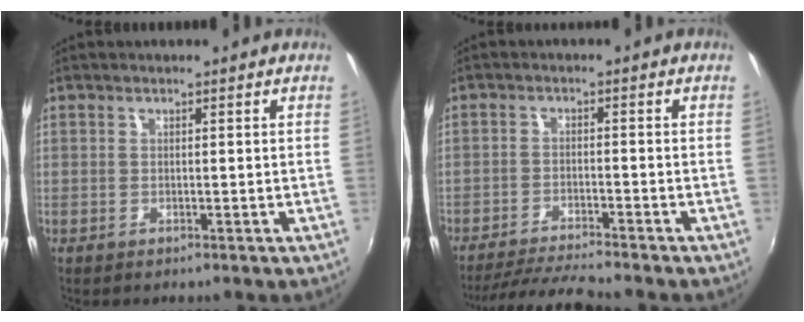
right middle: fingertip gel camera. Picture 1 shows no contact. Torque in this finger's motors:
{"motor_torque": [1.08, -1.06, 0.32, 0.21]}